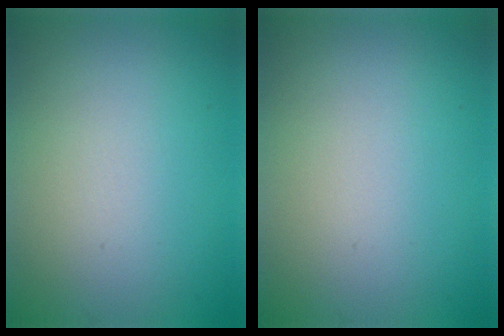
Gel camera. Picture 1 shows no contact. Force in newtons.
{"total": 0.0}